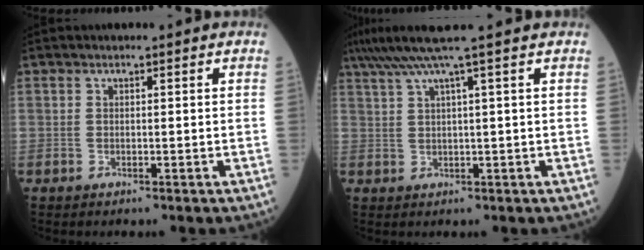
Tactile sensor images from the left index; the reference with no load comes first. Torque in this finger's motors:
{"motor_torque": [0.54, -0.58, 0.13, 0.06]}